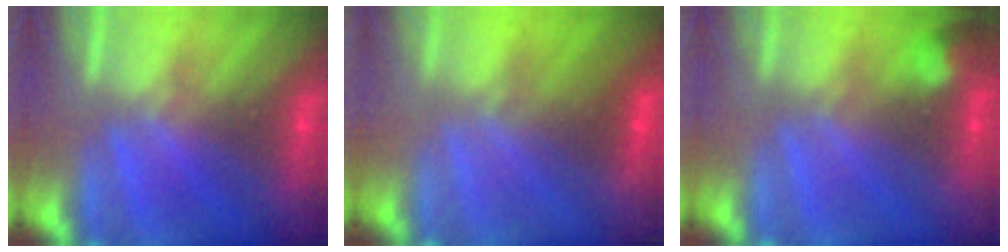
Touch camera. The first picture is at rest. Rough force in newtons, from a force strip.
{"total": 1.8}
{"total": 2.8}